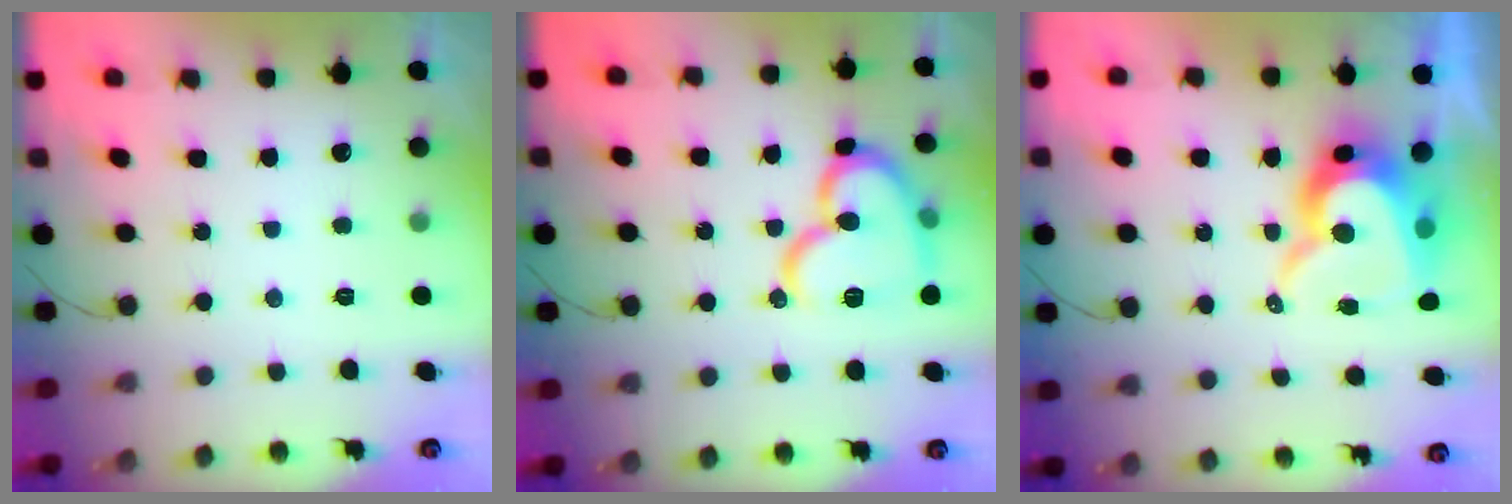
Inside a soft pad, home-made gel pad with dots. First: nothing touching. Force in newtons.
{"total": 16.4, "press": 16.3, "slide": 1.6}
{"total": 14.5, "press": 14.4, "slide": 0.9}